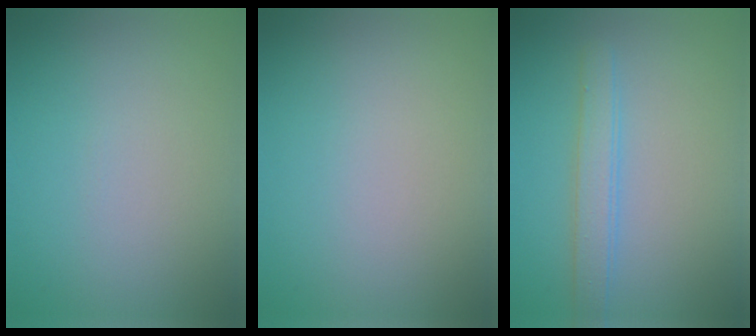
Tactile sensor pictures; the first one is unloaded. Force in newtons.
{"total": 0.0}
{"total": 2.5, "press": 2.5, "slide": 0.1}